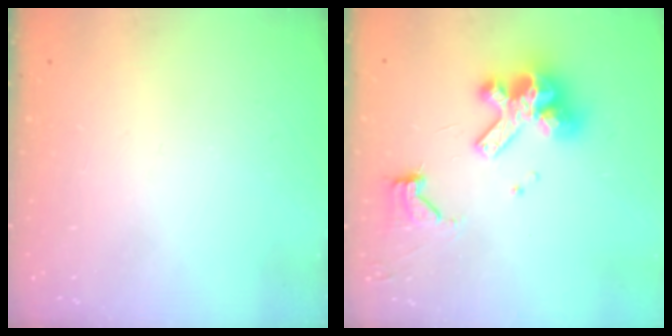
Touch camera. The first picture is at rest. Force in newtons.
{"total": 14.1, "press": 14.0, "slide": 1.8}